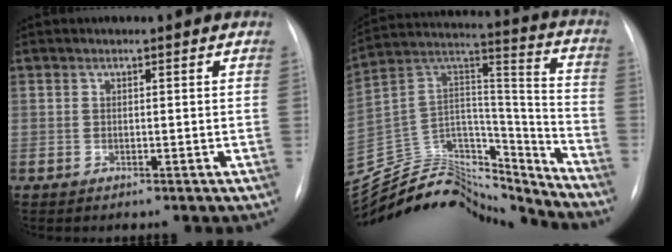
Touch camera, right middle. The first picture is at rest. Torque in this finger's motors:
{"motor_torque": [-0.14, -1.36, -0.21, -0.07]}